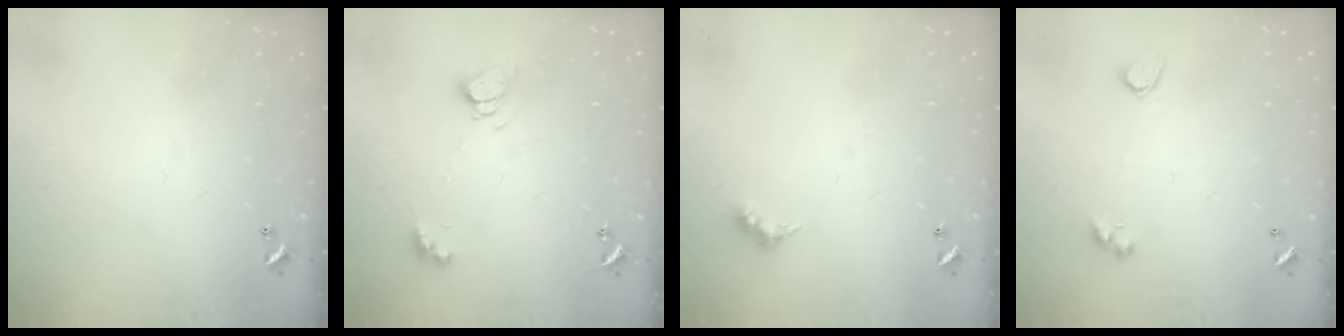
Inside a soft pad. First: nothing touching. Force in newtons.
{"total": 5.9, "press": 5.9, "slide": 0.5}
{"total": 3.9, "press": 3.8, "slide": 0.6}
{"total": 3.1, "press": 2.9, "slide": 1.0}